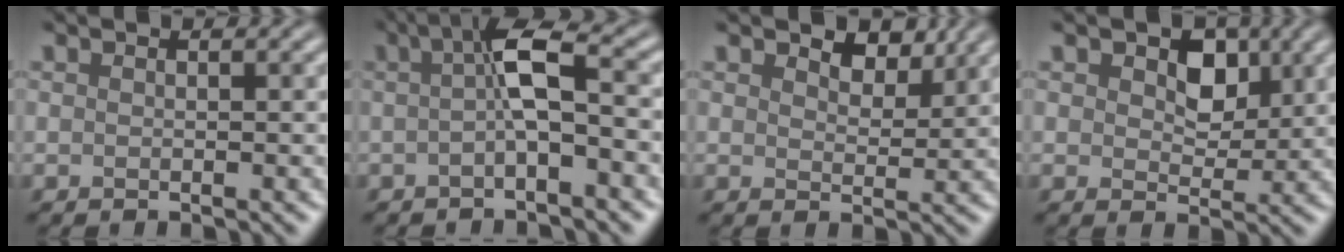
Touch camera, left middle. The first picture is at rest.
{"total": 4.1, "force": [0.1, 0.7, 4.0], "torque": [-0.071, 0.017, -0.003]}
{"total": 3.3, "force": [2.9, 1.2, 1.1], "torque": [-0.022, -0.001, 0.041]}
{"total": 3.4, "force": [1.5, 2.3, 2.0], "torque": [-0.037, 0.003, 0.021]}